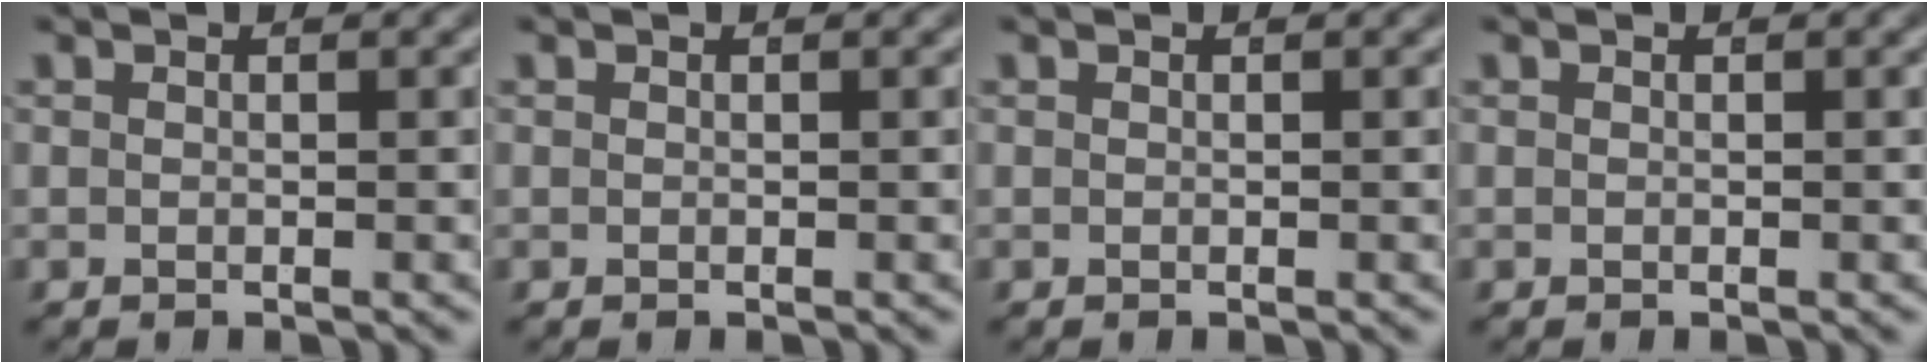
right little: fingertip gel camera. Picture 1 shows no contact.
{"total": 0.0}
{"total": 0.0}
{"total": 0.0}